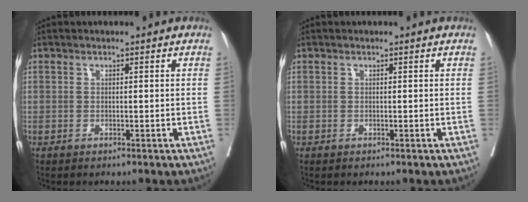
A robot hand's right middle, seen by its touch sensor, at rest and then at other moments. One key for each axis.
{"total": 0.0}